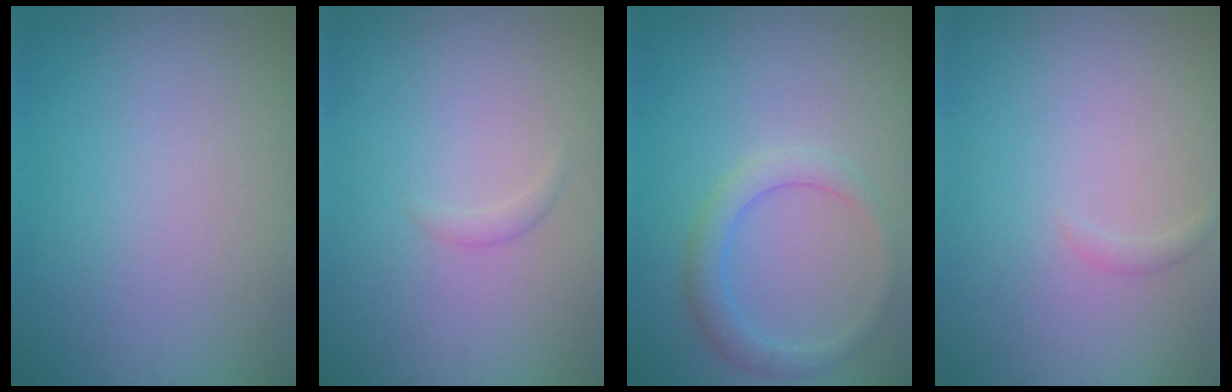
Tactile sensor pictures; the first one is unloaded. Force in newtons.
{"total": 0.7, "press": 0.7, "slide": 0.0}
{"total": 2.6, "press": 2.6, "slide": 0.2}
{"total": 0.5, "press": 0.5, "slide": 0.0}